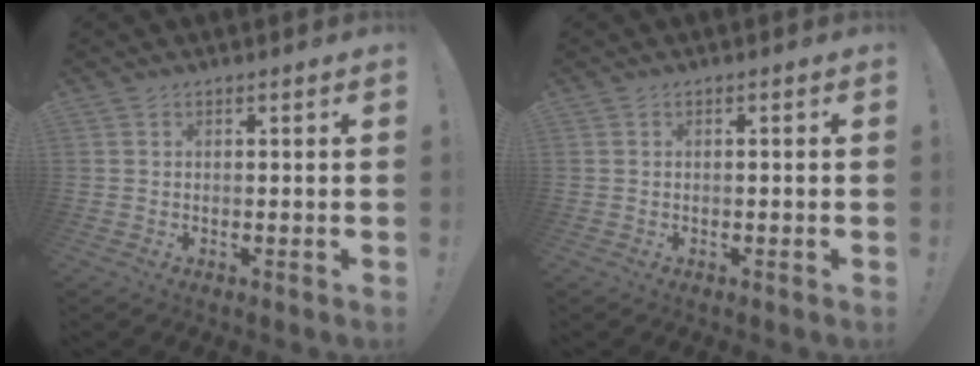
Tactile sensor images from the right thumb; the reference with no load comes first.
{"total": 0.5, "force": [-0.4, -0.2, 0.2], "torque": [-0.005, -0.001, -0.008]}